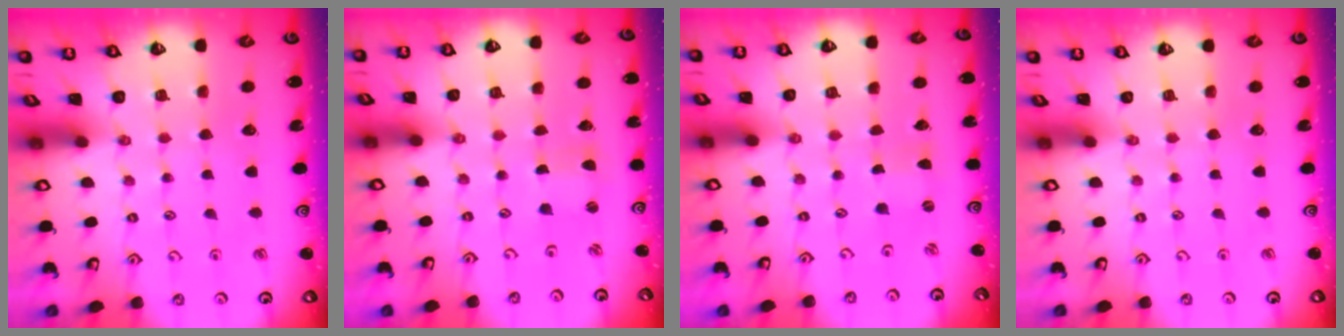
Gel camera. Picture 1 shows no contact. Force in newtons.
{"total": 0.6, "press": 0.5, "slide": 0.2}
{"total": 0.0}
{"total": 0.0}